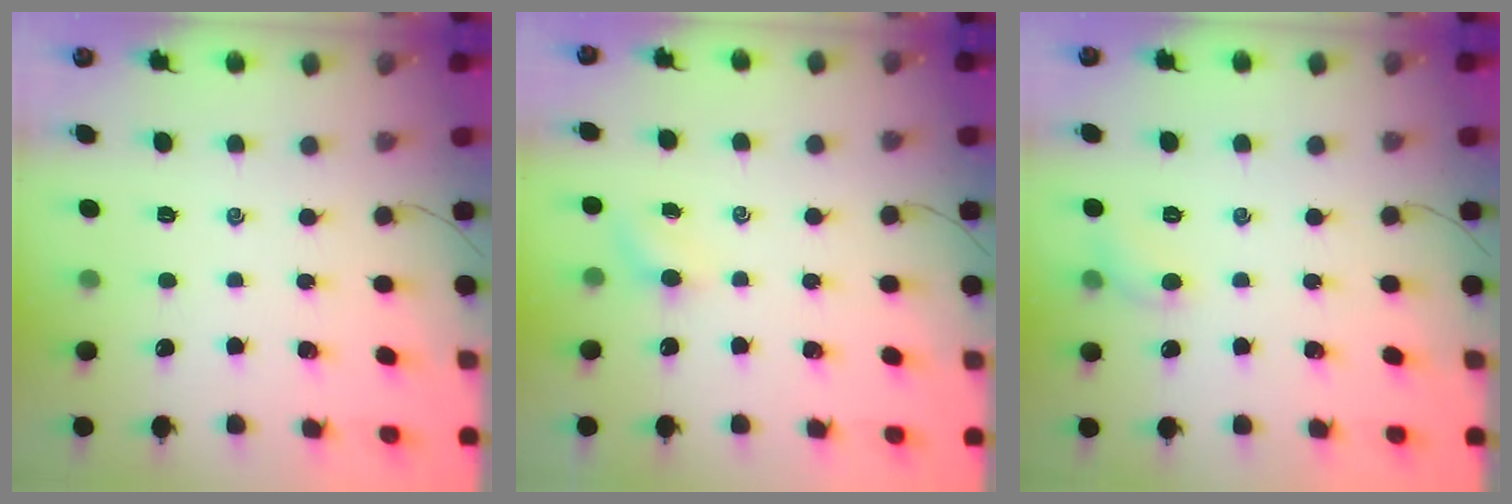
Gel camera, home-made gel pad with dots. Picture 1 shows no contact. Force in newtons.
{"total": 3.5, "press": 3.5, "slide": 0.8}
{"total": 5.2, "press": 5.0, "slide": 1.2}